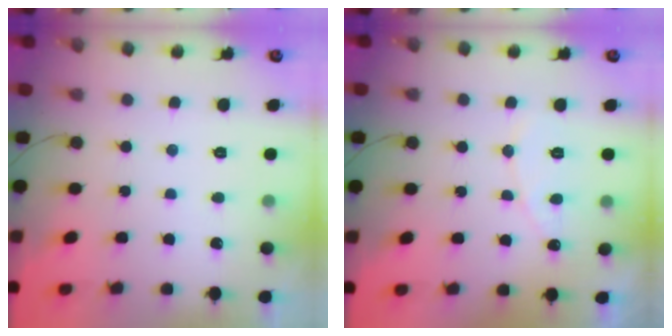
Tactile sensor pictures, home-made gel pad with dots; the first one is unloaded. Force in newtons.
{"total": 6.1, "press": 6.1, "slide": 0.5}